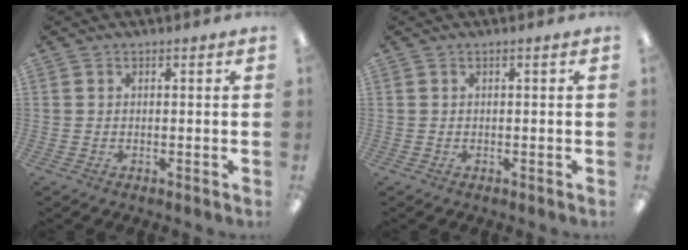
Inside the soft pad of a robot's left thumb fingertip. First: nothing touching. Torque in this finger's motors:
{"motor_torque": [0.01, -0.01, 0.01, 0.00, 0.00]}